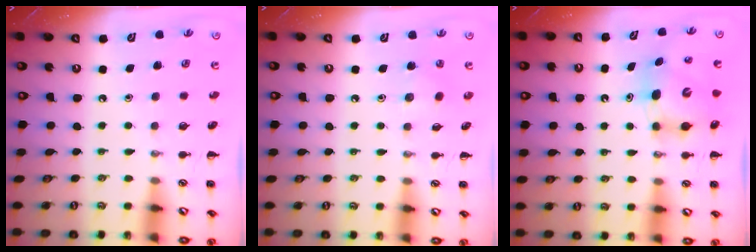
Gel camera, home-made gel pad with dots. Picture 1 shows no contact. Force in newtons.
{"total": 3.9, "press": 3.7, "slide": 1.2}
{"total": 6.2, "press": 6.0, "slide": 1.3}